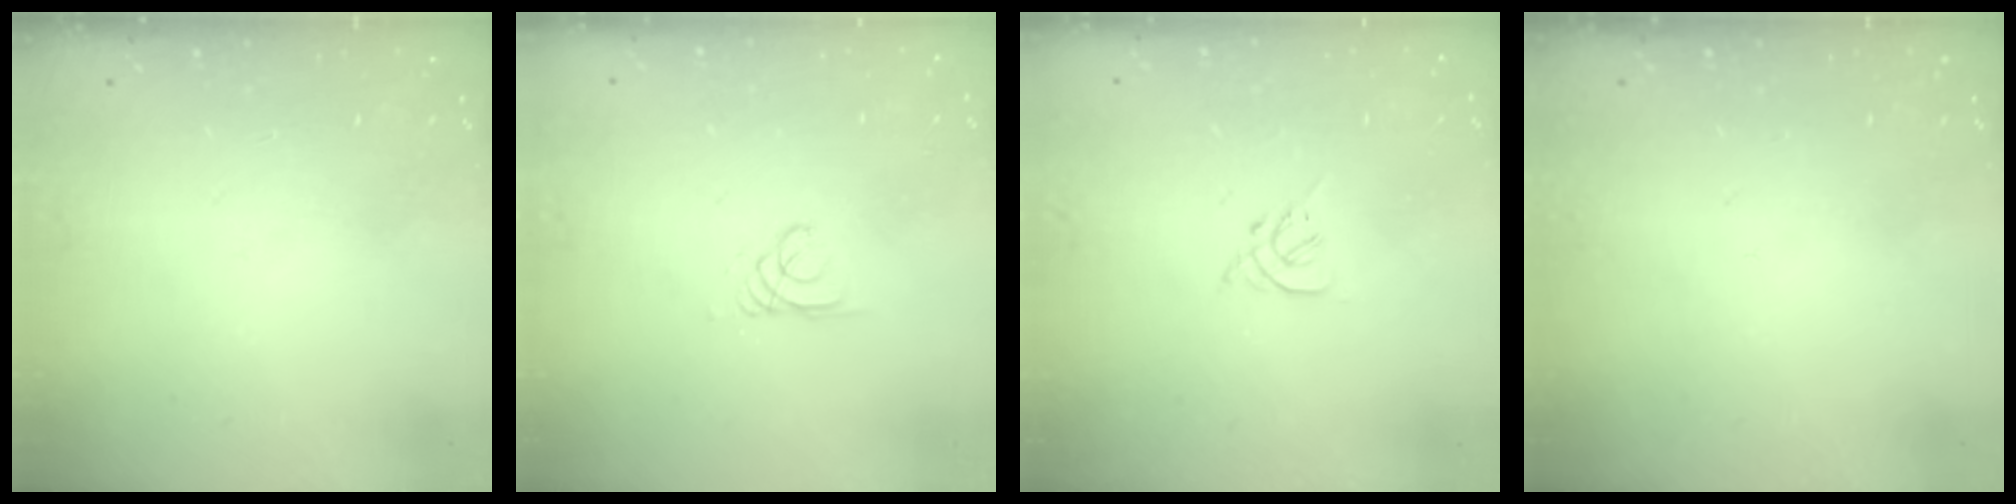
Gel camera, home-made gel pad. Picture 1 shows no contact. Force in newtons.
{"total": 0.8, "press": 0.8, "slide": 0.1}
{"total": 2.7, "press": 2.6, "slide": 0.7}
{"total": 0.0}